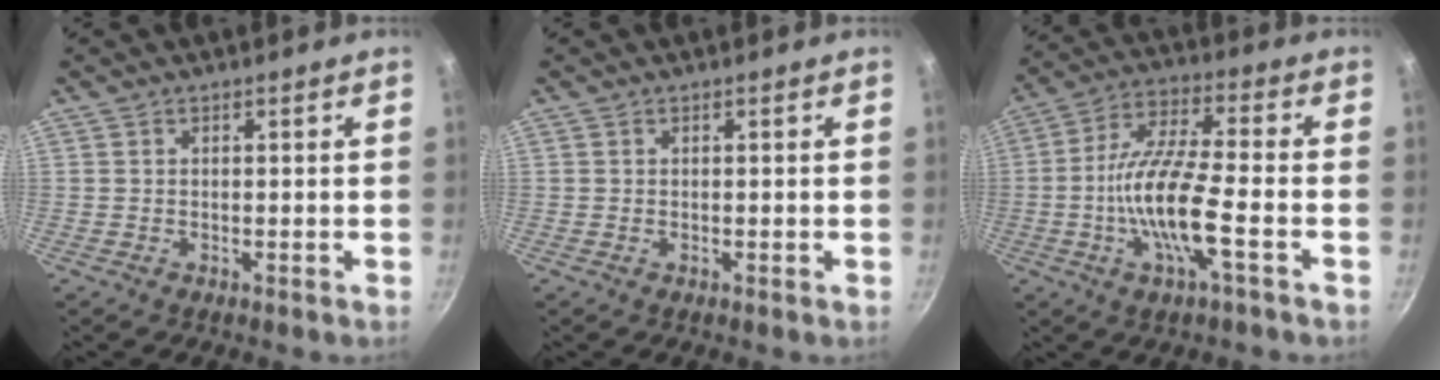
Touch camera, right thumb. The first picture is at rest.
{"total": 0.0}
{"total": 13.5, "force": [-3.9, 3.2, 12.6], "torque": [-0.246, 0.030, -0.083]}